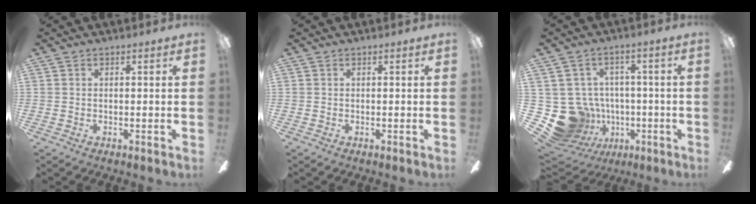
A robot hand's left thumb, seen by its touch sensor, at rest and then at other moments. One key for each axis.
{"total": 0.0}
{"total": 14.4, "fx": -3.8, "fy": 13.0, "fz": 4.8, "tx": -0.135, "ty": 0.014, "tz": -0.043}